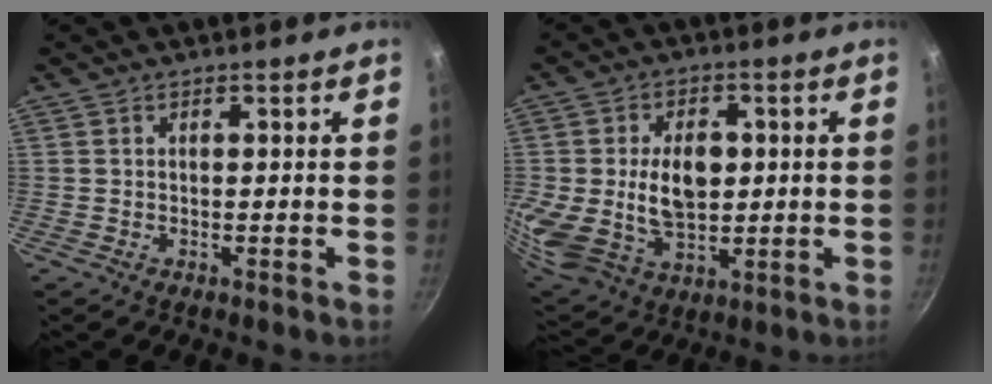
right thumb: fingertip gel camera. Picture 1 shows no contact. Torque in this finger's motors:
{"motor_torque": [2.50, 2.51, 1.88, -0.59, 0.24]}